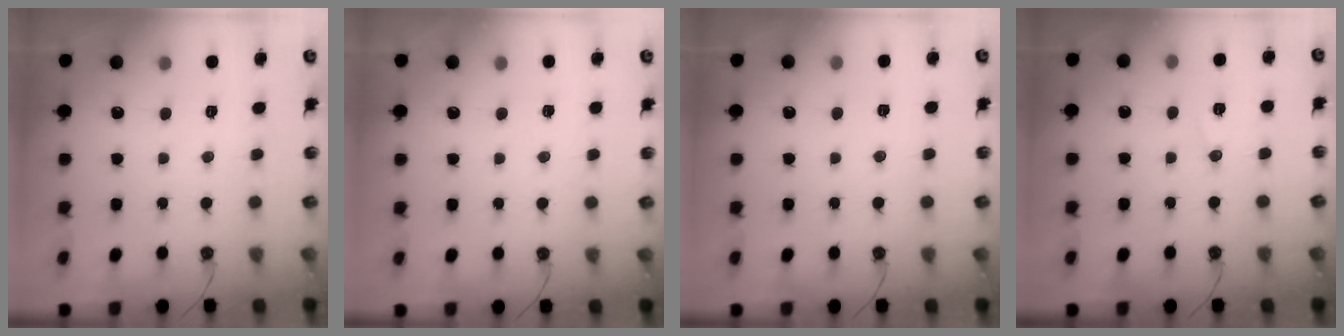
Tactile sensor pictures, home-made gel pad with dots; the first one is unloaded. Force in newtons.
{"total": 3.6, "press": 3.2, "slide": 1.6}
{"total": 4.8, "press": 2.1, "slide": 4.3}
{"total": 6.7, "press": 5.5, "slide": 3.8}